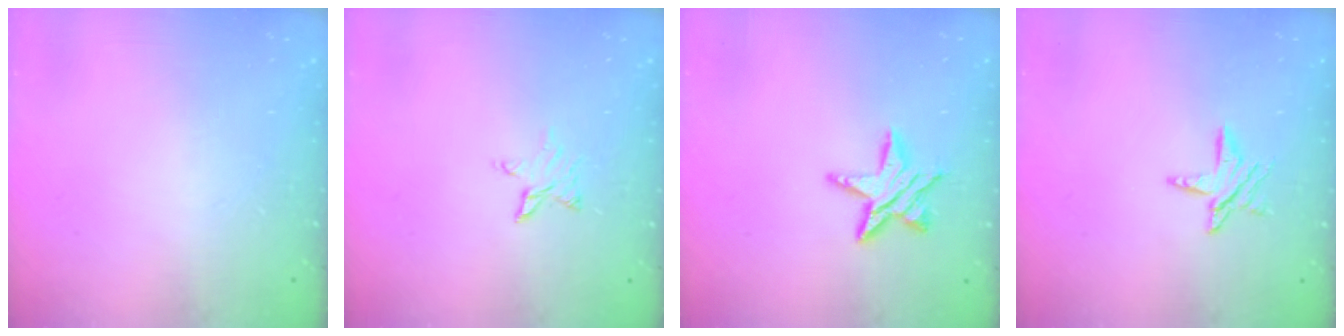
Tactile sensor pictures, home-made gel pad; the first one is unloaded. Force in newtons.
{"total": 3.8, "press": 3.8, "slide": 0.4}
{"total": 9.3, "press": 9.3, "slide": 0.6}
{"total": 6.3, "press": 6.3, "slide": 0.4}